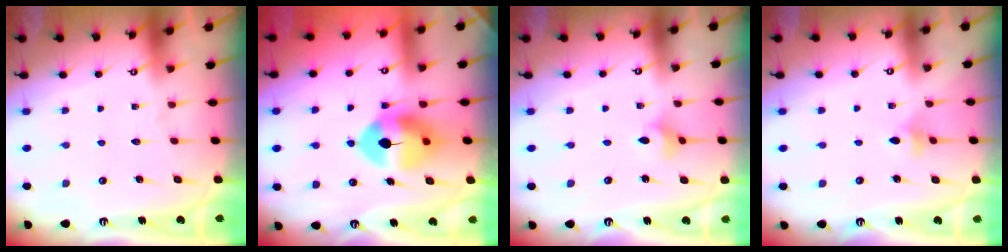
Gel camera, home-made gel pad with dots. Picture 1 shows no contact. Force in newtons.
{"total": 9.1, "press": 8.9, "slide": 1.6}
{"total": 3.1, "press": 3.1, "slide": 0.4}
{"total": 3.8, "press": 3.7, "slide": 0.9}